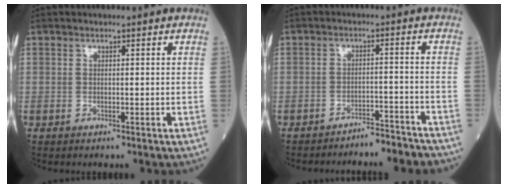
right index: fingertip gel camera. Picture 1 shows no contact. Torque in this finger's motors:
{"motor_torque": [-0.14, -0.29, -0.01, -0.01]}